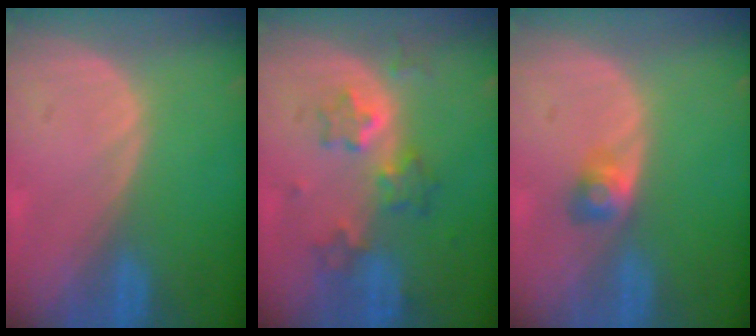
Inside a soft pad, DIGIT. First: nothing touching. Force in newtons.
{"total": 6.1, "press": 5.8, "slide": 1.8}
{"total": 2.6, "press": 2.4, "slide": 0.9}